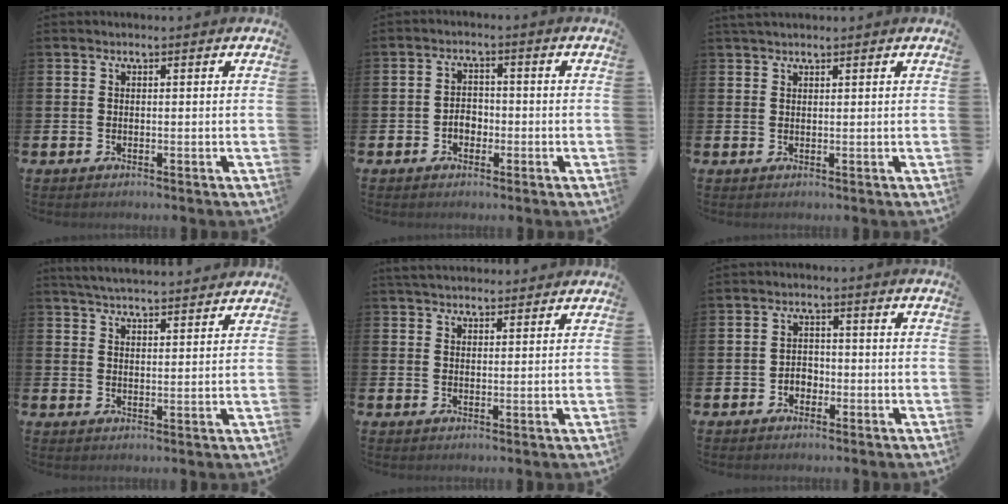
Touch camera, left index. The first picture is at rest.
{"total": 2.6, "force": [-0.9, 2.0, 1.4], "torque": [-0.014, -0.002, -0.024]}
{"total": 1.3, "force": [1.3, 0.3, 0.3], "torque": [0.000, 0.001, 0.022]}
{"total": 4.7, "force": [4.7, 0.1, 0.5], "torque": [-0.016, -0.028, 0.083]}
{"total": 3.3, "force": [3.1, 0.9, 0.7], "torque": [-0.004, -0.014, 0.056]}
{"total": 2.2, "force": [-1.2, 1.7, 0.8], "torque": [-0.011, 0.003, -0.029]}